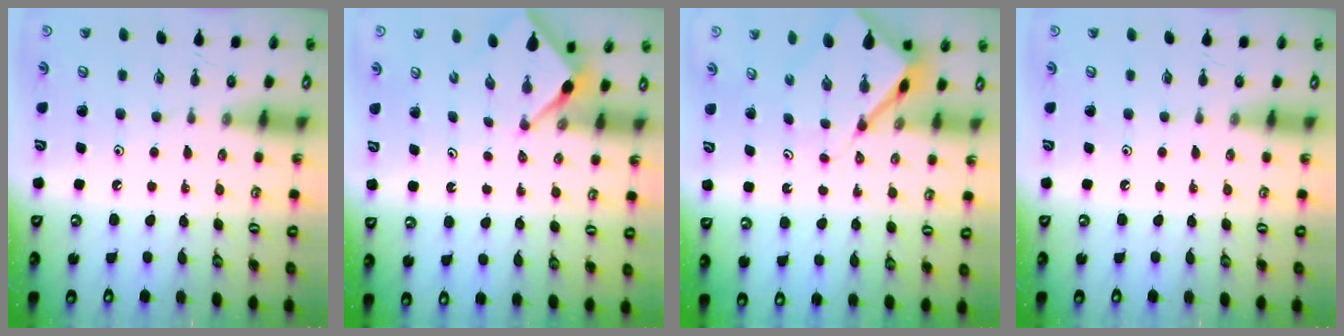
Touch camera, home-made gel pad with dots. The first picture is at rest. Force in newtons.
{"total": 3.1, "press": 3.1, "slide": 0.3}
{"total": 6.9, "press": 6.9, "slide": 0.5}
{"total": 0.0}